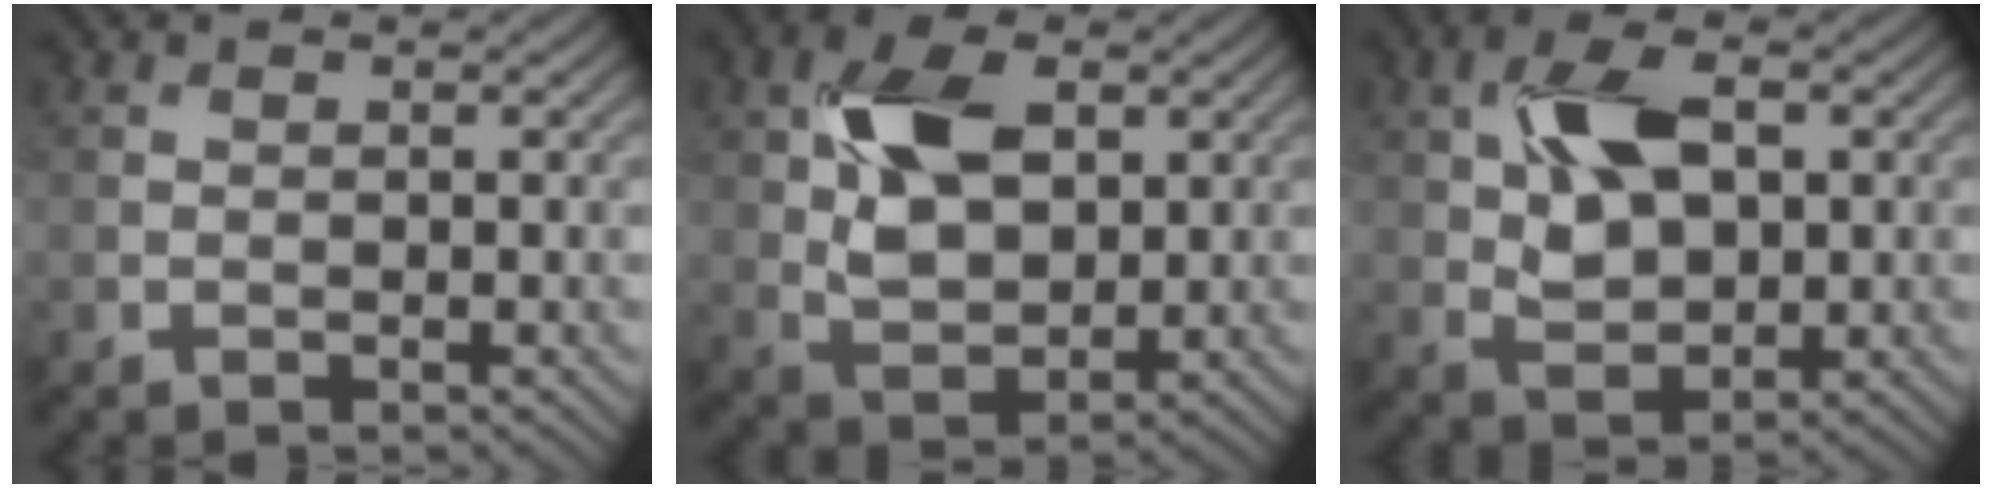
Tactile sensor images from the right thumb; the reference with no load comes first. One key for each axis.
{"total": 9.0, "fx": 2.6, "fy": 5.4, "fz": 6.7, "tx": -0.142, "ty": 0.004, "tz": 0.047}
{"total": 8.6, "fx": 2.0, "fy": 4.9, "fz": 6.8, "tx": -0.142, "ty": 0.008, "tz": 0.033}